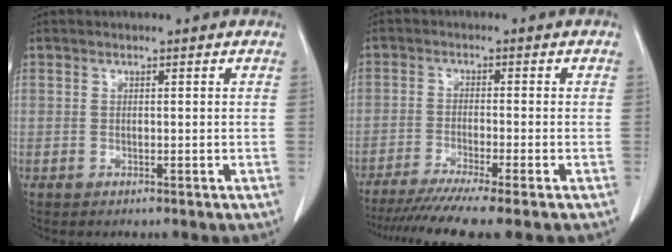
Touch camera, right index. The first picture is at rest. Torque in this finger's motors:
{"motor_torque": [0.94, -0.94, 0.46, 0.14]}